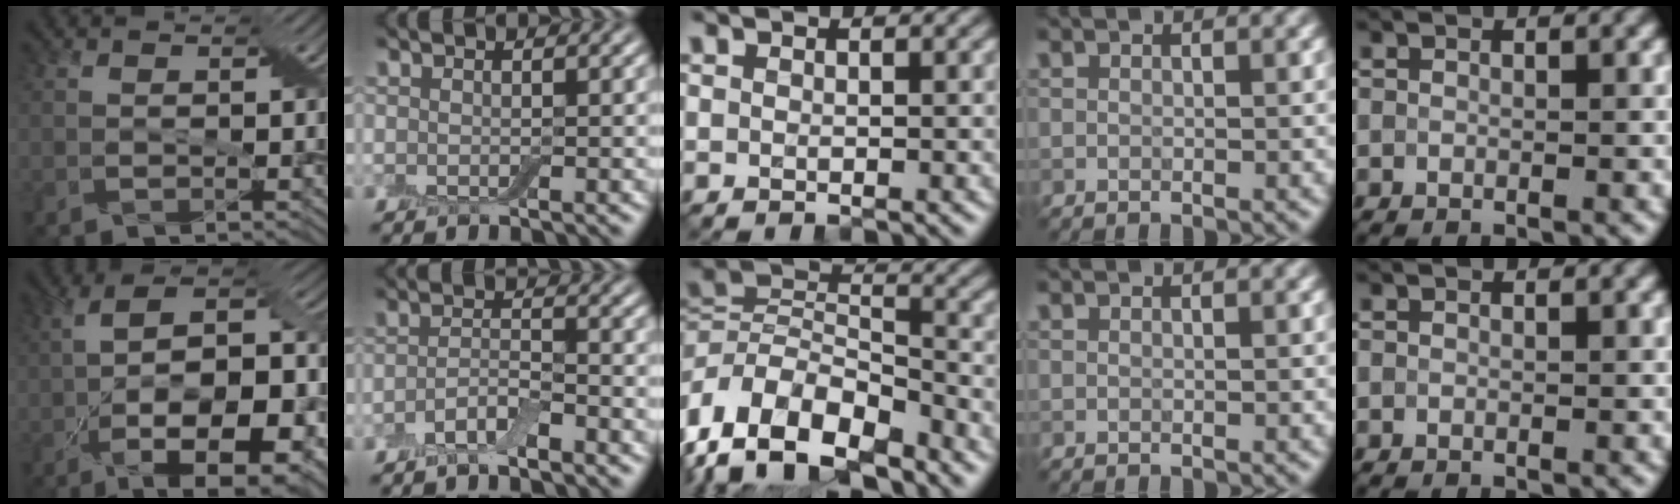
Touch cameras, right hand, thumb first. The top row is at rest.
{"thumb": {"total": 17.9, "force": [-6.8, 7.8, 14.6], "torque": [-0.231, -0.007, -0.103]}, "index": {"total": 2.6, "force": [-1.7, 0.8, 1.8], "torque": [-0.038, 0.005, -0.038]}, "middle": {"total": 11.5, "force": [-6.2, 6.5, 7.2], "torque": [-0.131, 0.010, -0.107]}}